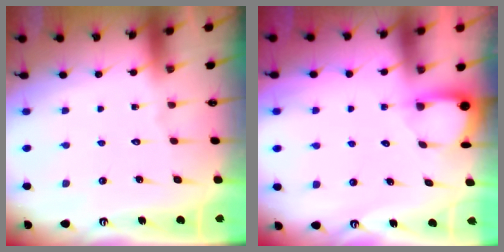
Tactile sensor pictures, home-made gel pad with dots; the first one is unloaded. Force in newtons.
{"total": 2.8, "press": 2.8, "slide": 0.3}